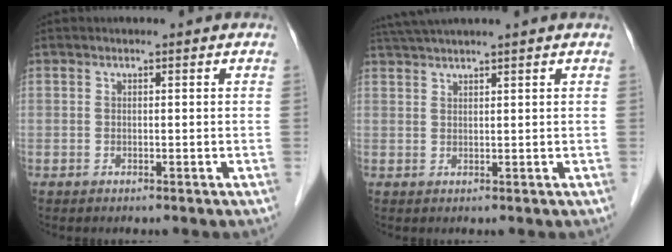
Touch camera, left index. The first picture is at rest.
{"total": 5.4, "force": [4.6, -1.1, 2.7], "torque": [-0.043, 0.037, 0.083]}